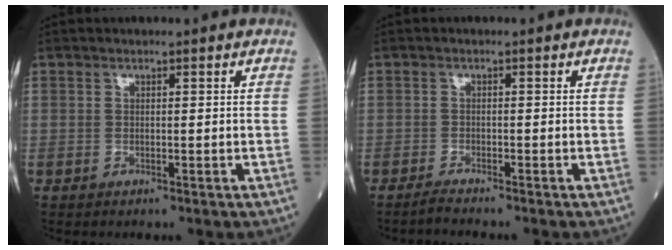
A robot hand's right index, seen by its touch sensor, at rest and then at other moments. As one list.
[{"total": 1.8, "force": [-1.7, -0.5, 0.4], "torque": [-0.016, -0.006, -0.029]}]